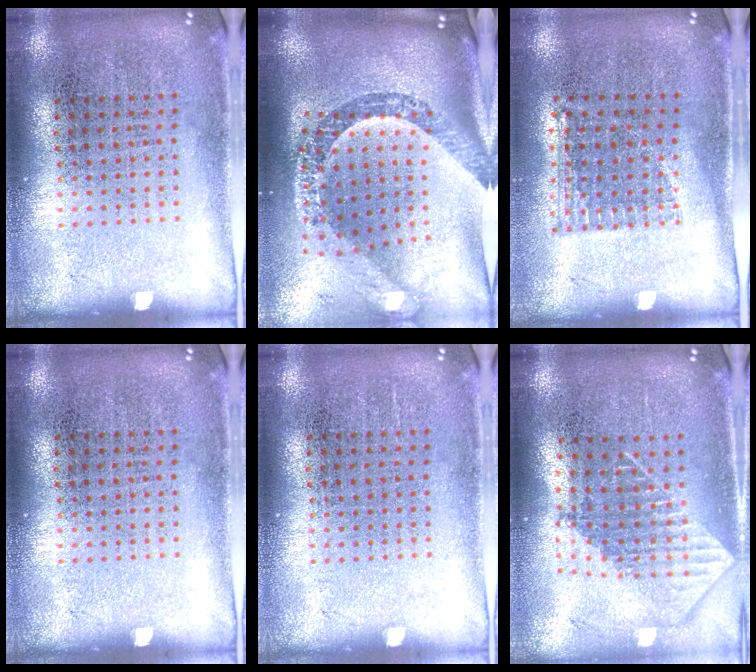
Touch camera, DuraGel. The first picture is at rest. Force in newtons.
{"total": 3.6, "press": 2.6, "slide": 2.6}
{"total": 1.0, "press": 0.9, "slide": 0.5}
{"total": 0.0}
{"total": 0.0}
{"total": 1.9, "press": 1.5, "slide": 1.3}